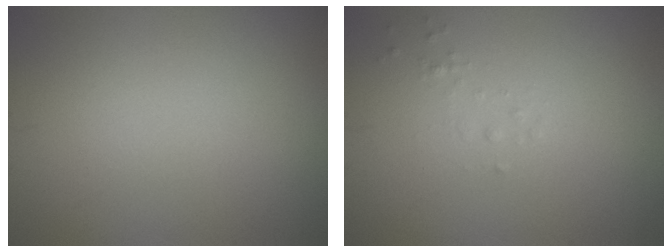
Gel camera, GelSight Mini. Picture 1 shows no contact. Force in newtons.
{"total": 0.6, "press": 0.6, "slide": 0.0}